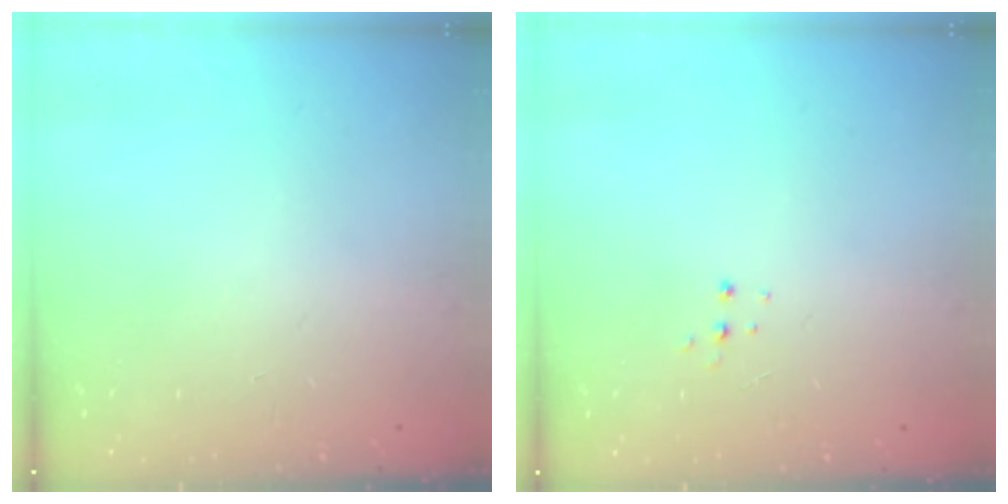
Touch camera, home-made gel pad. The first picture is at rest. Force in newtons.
{"total": 3.8, "press": 3.8, "slide": 0.3}